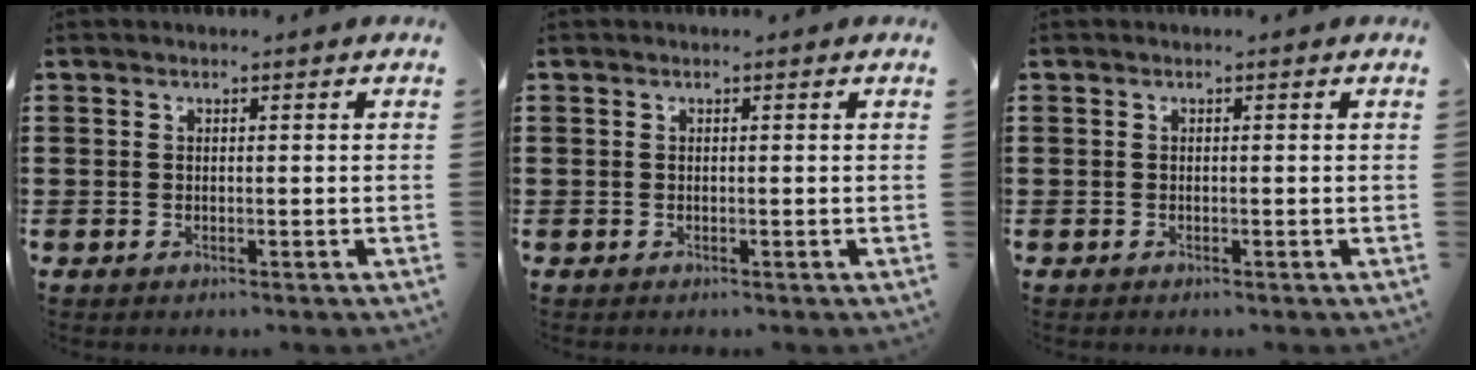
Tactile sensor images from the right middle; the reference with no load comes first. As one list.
[{"total": 0.0}, {"total": 0.0}]